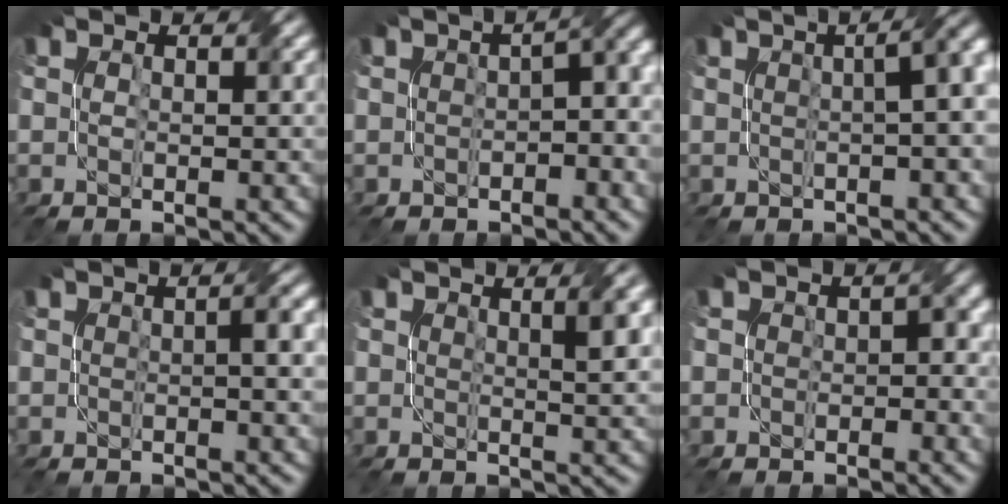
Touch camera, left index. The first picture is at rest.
{"total": 5.8, "force": [-0.9, 2.6, 5.1], "torque": [-0.031, 0.016, -0.011]}
{"total": 9.6, "force": [1.9, 5.0, 8.0], "torque": [-0.012, 0.058, -0.010]}
{"total": 1.8, "force": [-0.2, 0.3, 1.8], "torque": [-0.022, 0.008, 0.000]}
{"total": 2.6, "force": [0.8, 0.7, 2.4], "torque": [-0.019, 0.007, 0.013]}
{"total": 2.2, "force": [-0.7, 1.5, 1.4], "torque": [-0.009, 0.001, -0.005]}